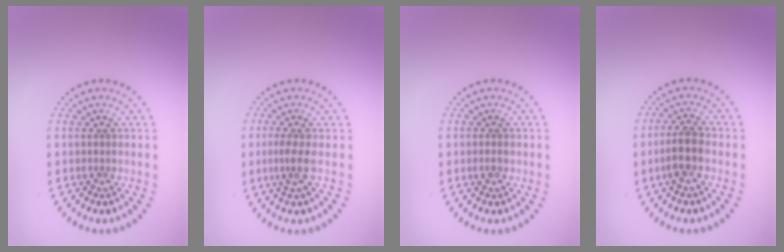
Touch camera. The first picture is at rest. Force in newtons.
{"total": 1.7, "press": 1.4, "slide": 1.0}
{"total": 0.9, "press": 0.9, "slide": 0.1}
{"total": 2.6, "press": 2.4, "slide": 1.1}